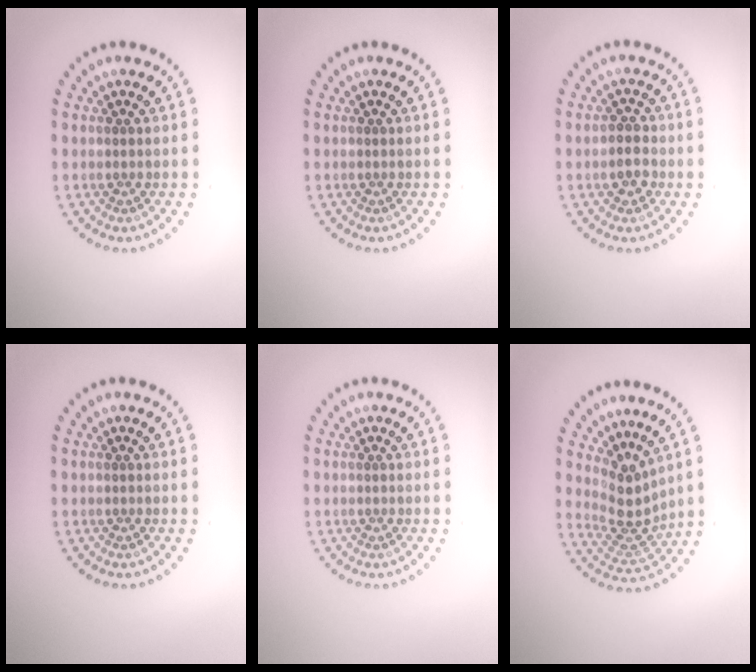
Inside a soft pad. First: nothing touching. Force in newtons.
{"total": 0.0}
{"total": 2.3, "press": 2.2, "slide": 0.6}
{"total": 0.0}
{"total": 0.0}
{"total": 3.5, "press": 2.7, "slide": 2.2}